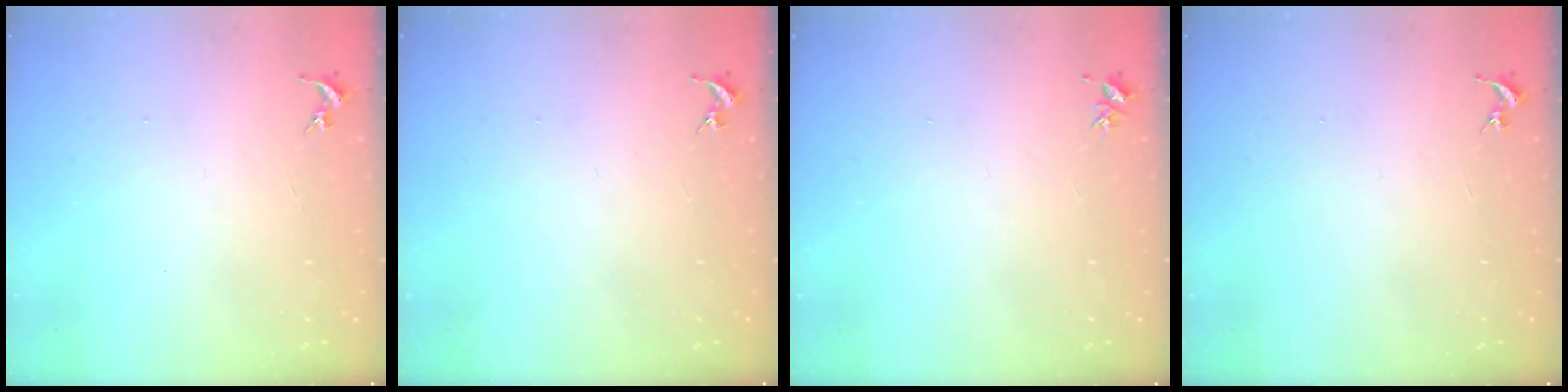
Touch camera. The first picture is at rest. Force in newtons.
{"total": 0.0}
{"total": 3.0, "press": 3.0, "slide": 0.4}
{"total": 0.0}